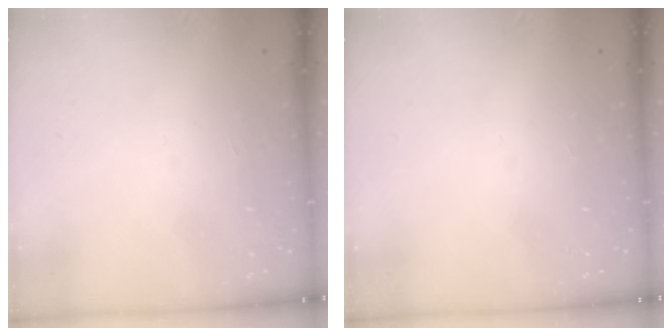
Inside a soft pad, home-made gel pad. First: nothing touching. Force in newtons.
{"total": 0.0}